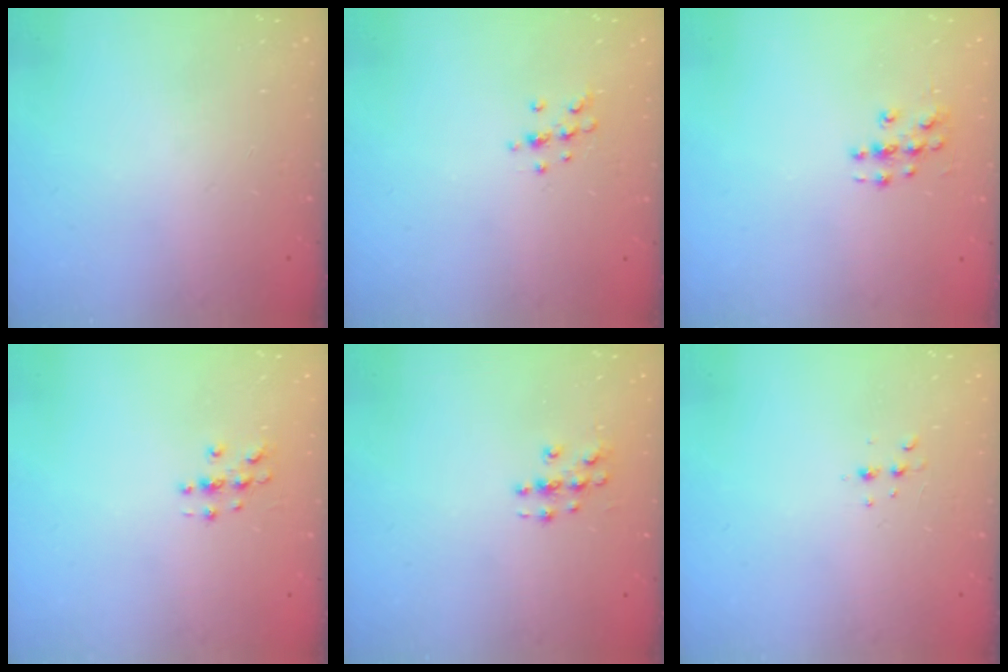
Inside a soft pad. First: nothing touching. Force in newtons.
{"total": 6.5, "press": 6.2, "slide": 2.1}
{"total": 3.7, "press": 3.7, "slide": 0.1}
{"total": 2.8, "press": 2.8, "slide": 0.3}
{"total": 3.4, "press": 3.4, "slide": 0.2}
{"total": 3.5, "press": 3.4, "slide": 0.5}